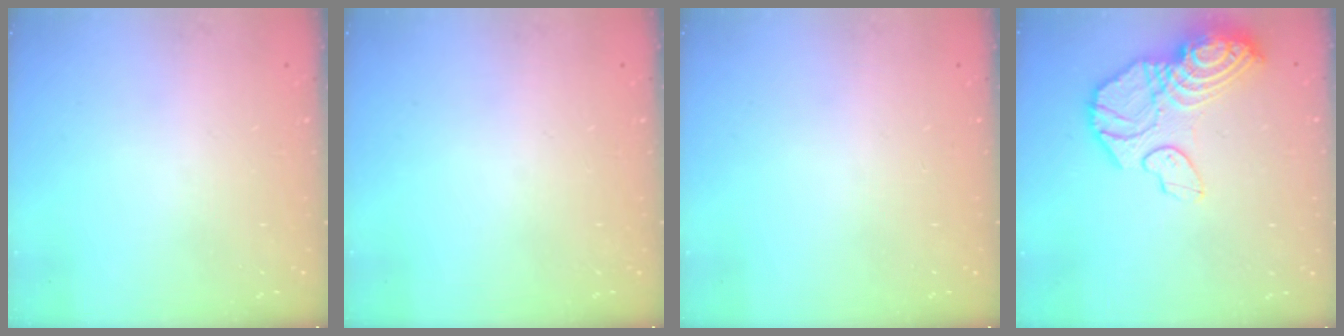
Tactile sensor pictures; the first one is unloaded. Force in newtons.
{"total": 0.0}
{"total": 0.0}
{"total": 17.2, "press": 17.1, "slide": 1.8}